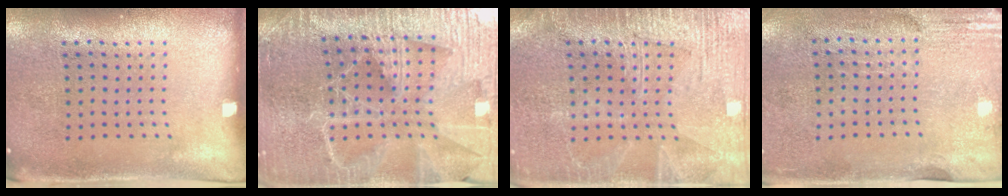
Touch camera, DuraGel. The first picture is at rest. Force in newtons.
{"total": 5.1, "press": 4.6, "slide": 2.1}
{"total": 4.3, "press": 4.2, "slide": 0.5}
{"total": 2.9, "press": 2.5, "slide": 1.5}